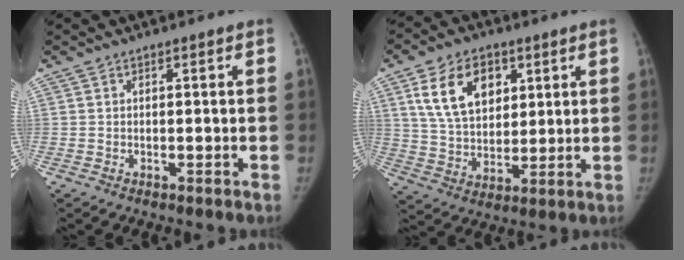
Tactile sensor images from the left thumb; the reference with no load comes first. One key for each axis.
{"total": 14.1, "fx": 5.8, "fy": 9.2, "fz": 8.9, "tx": -0.123, "ty": -0.019, "tz": 0.115}